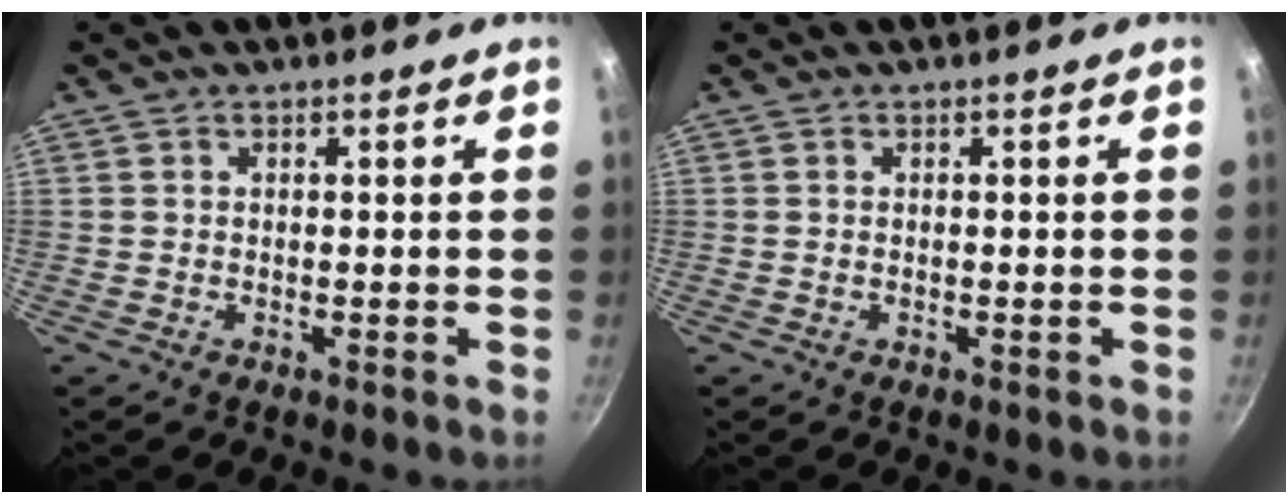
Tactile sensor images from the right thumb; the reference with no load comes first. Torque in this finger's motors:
{"motor_torque": [0.03, -0.16, -0.26, -0.13, -0.03]}